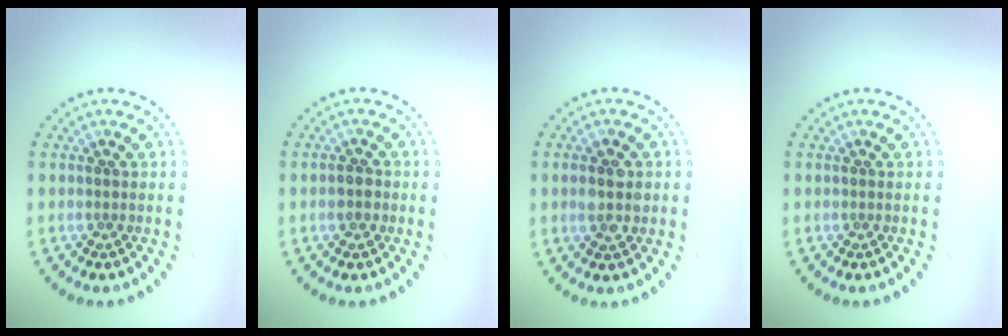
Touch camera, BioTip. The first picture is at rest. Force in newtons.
{"total": 1.6, "press": 1.6, "slide": 0.3}
{"total": 2.5, "press": 2.5, "slide": 0.2}
{"total": 0.0}